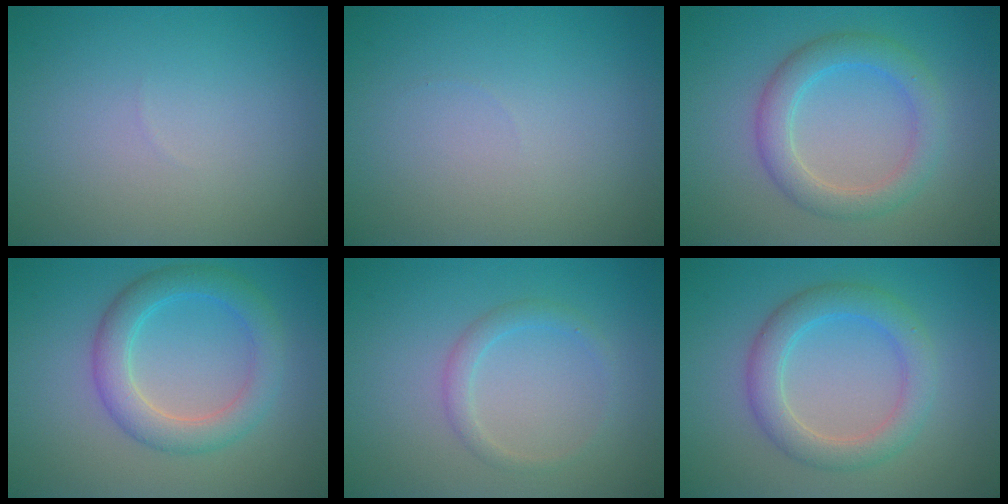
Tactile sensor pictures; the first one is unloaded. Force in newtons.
{"total": 0.0}
{"total": 3.7, "press": 3.7, "slide": 0.2}
{"total": 4.2, "press": 4.2, "slide": 0.1}
{"total": 1.5, "press": 1.5, "slide": 0.1}
{"total": 4.0, "press": 4.0, "slide": 0.3}